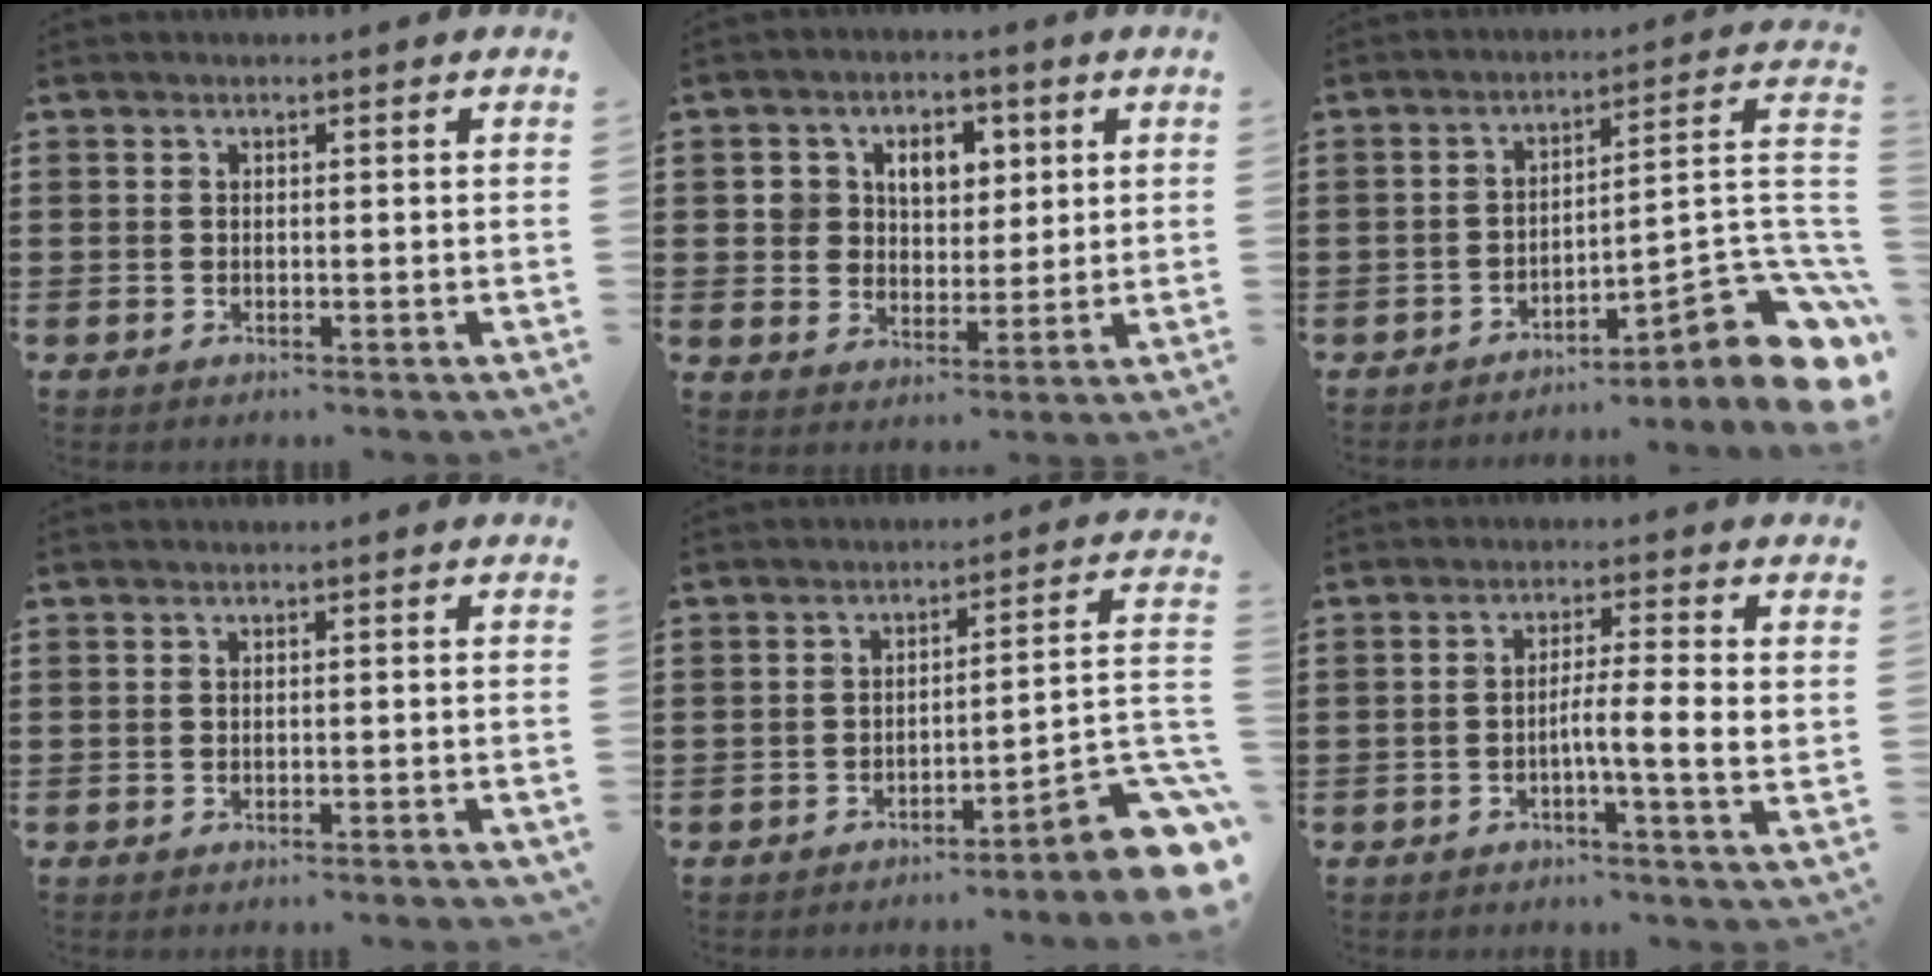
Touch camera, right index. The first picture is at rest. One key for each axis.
{"total": 6.0, "fx": 2.1, "fy": 4.8, "fz": 2.9, "tx": -0.070, "ty": 0.017, "tz": 0.032}
{"total": 8.1, "fx": -4.5, "fy": 2.4, "fz": 6.3, "tx": -0.076, "ty": -0.014, "tz": -0.087}
{"total": 1.0, "fx": -0.9, "fy": -0.1, "fz": 0.4, "tx": -0.008, "ty": -0.001, "tz": -0.017}
{"total": 6.5, "fx": -4.2, "fy": 0.8, "fz": 4.9, "tx": -0.060, "ty": -0.018, "tz": -0.082}
{"total": 5.4, "fx": -1.1, "fy": 0.0, "fz": 5.2, "tx": -0.091, "ty": -0.006, "tz": -0.022}